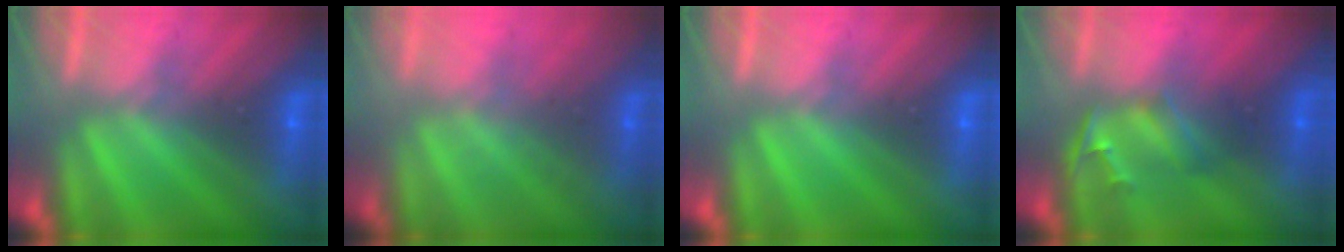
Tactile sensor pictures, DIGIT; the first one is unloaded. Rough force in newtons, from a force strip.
{"total": 1.7}
{"total": 0.0}
{"total": 2.4}